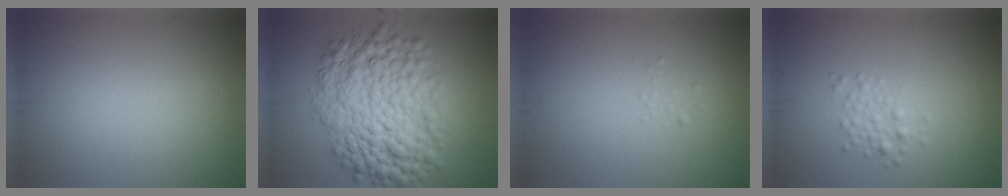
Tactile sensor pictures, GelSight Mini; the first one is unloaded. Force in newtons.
{"total": 9.3, "press": 9.3, "slide": 0.1}
{"total": 0.7, "press": 0.7, "slide": 0.1}
{"total": 1.7, "press": 1.7, "slide": 0.0}